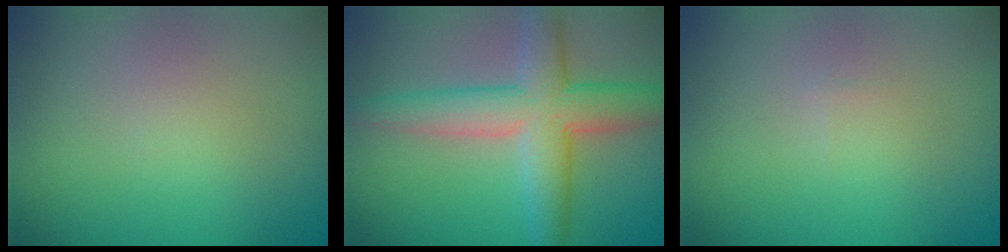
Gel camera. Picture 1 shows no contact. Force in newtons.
{"total": 6.4, "press": 6.4, "slide": 0.1}
{"total": 0.0}